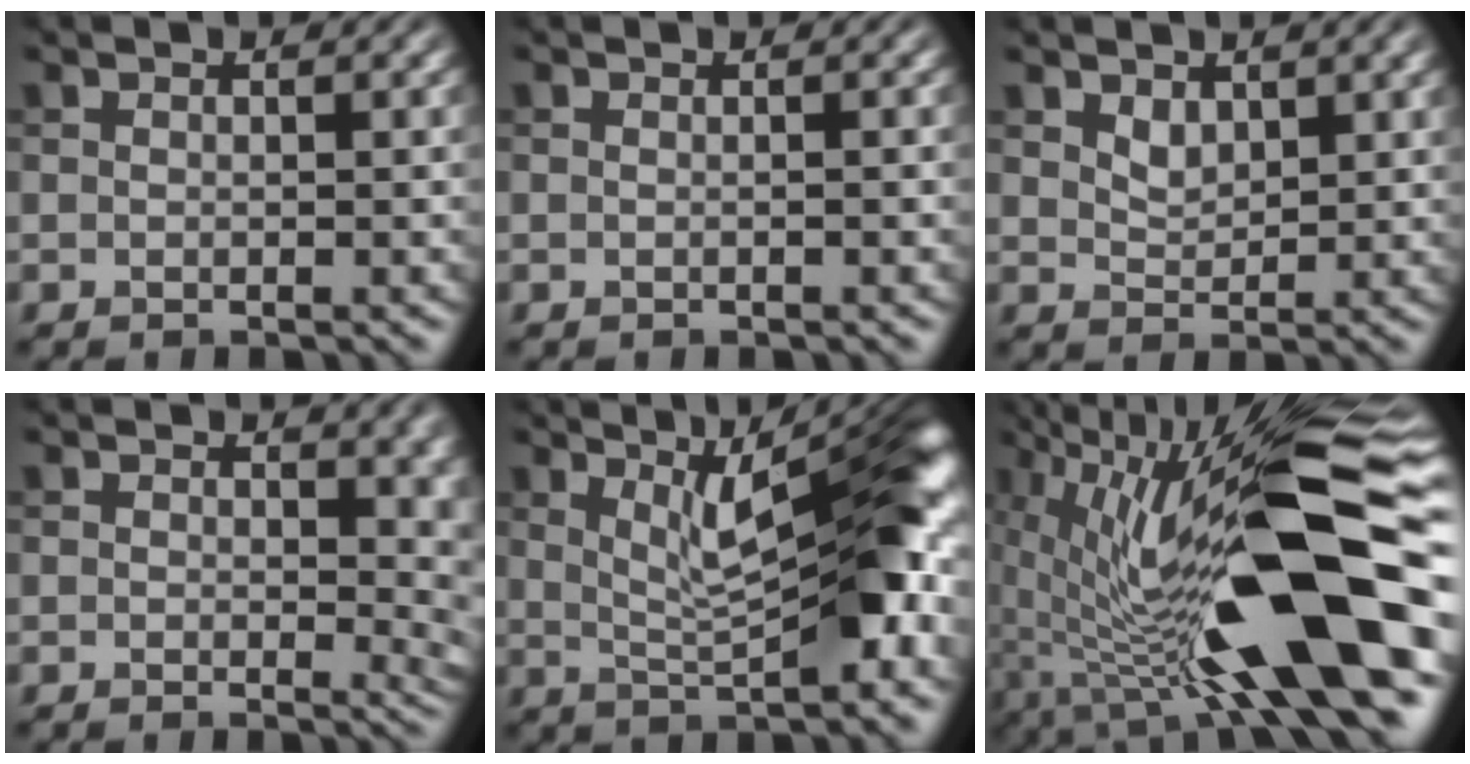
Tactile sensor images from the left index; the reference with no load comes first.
{"total": 0.0}
{"total": 1.8, "force": [1.2, 1.1, 0.8], "torque": [-0.021, -0.004, 0.028]}
{"total": 5.2, "force": [0.8, 3.3, 3.9], "torque": [-0.029, -0.015, 0.014]}
{"total": 9.1, "force": [2.0, 2.5, 8.5], "torque": [-0.125, 0.009, 0.034]}
{"total": 17.1, "force": [-1.5, 5.5, 16.1], "torque": [-0.273, 0.020, -0.033]}